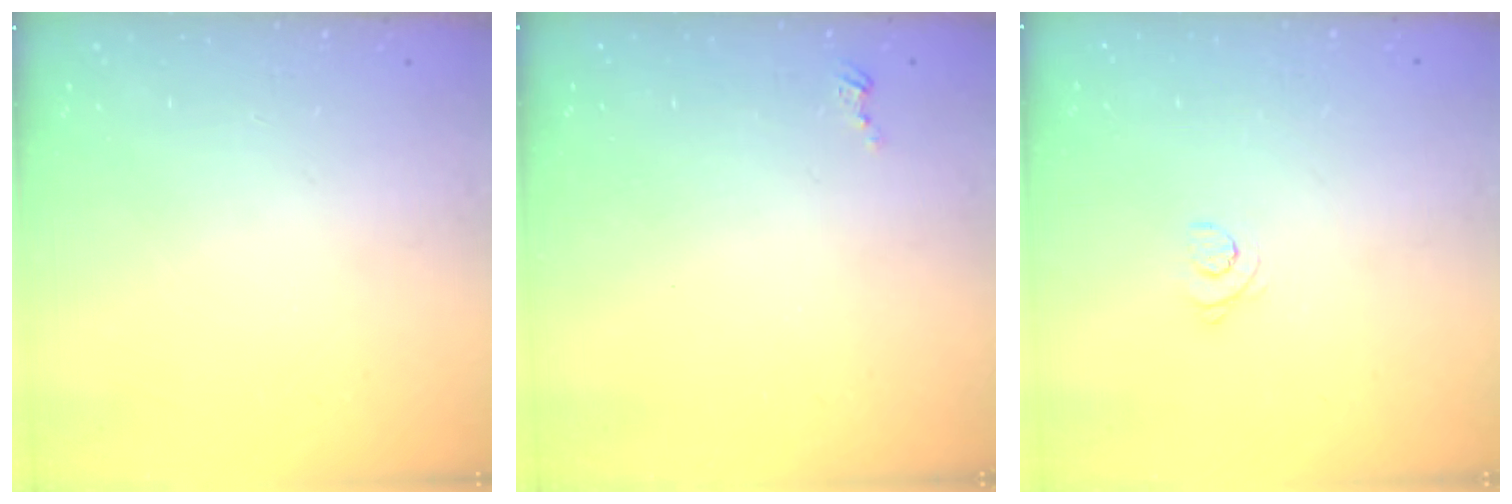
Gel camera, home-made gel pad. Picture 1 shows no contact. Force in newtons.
{"total": 2.5, "press": 2.5, "slide": 0.3}
{"total": 2.5, "press": 2.5, "slide": 0.3}